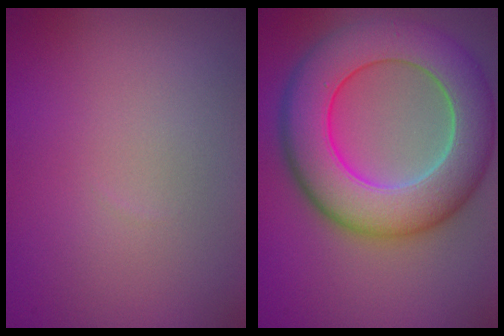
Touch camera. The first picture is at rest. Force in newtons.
{"total": 10.6, "press": 10.6, "slide": 0.5}